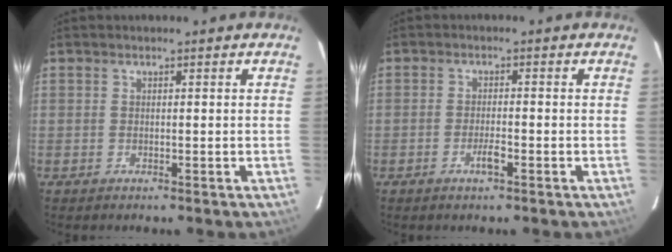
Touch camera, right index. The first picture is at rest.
{"total": 2.3, "force": [-1.2, 0.3, 1.9], "torque": [-0.035, 0.000, -0.022]}